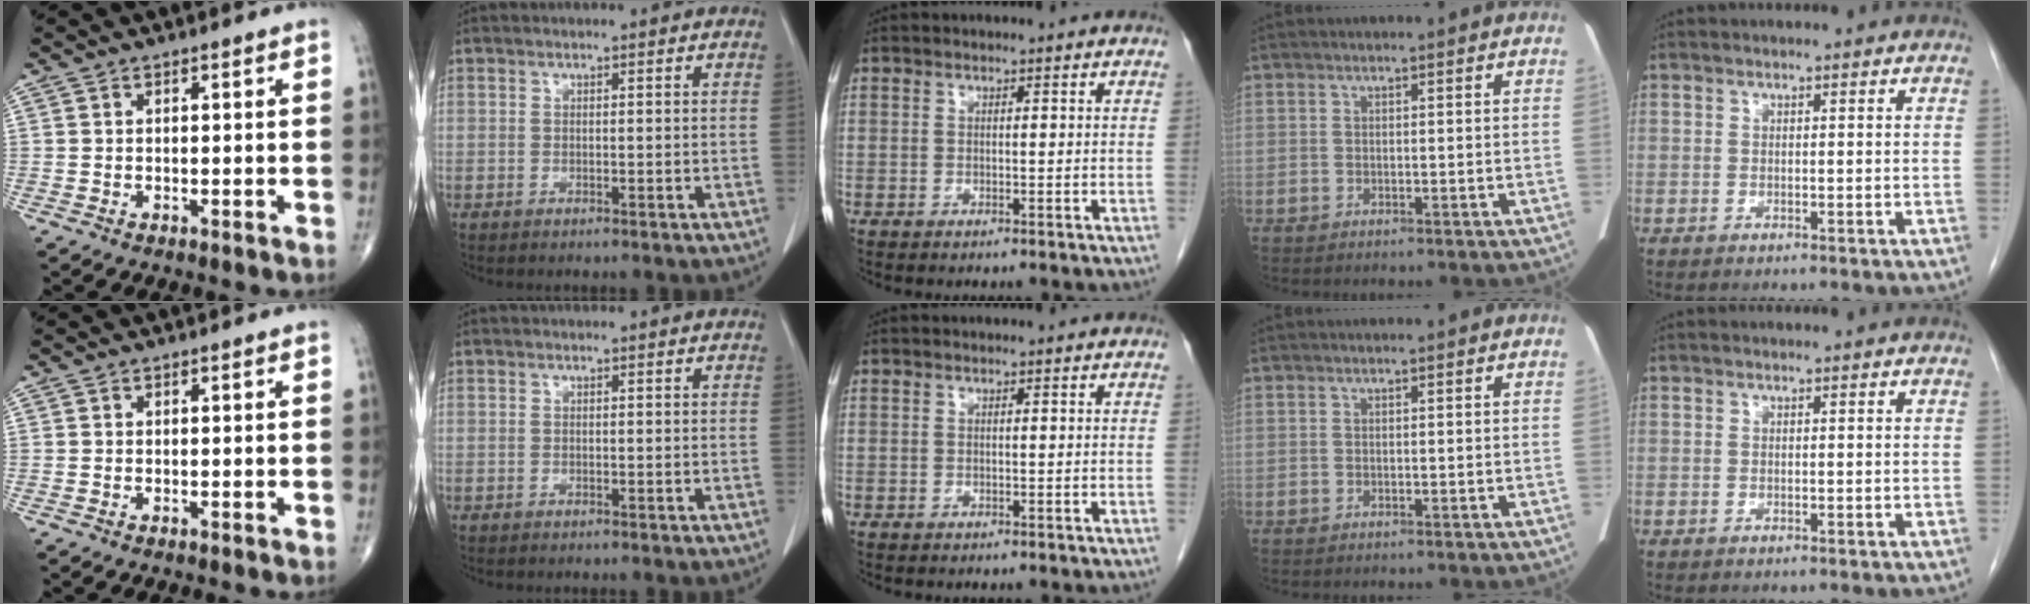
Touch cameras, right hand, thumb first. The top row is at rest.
{}